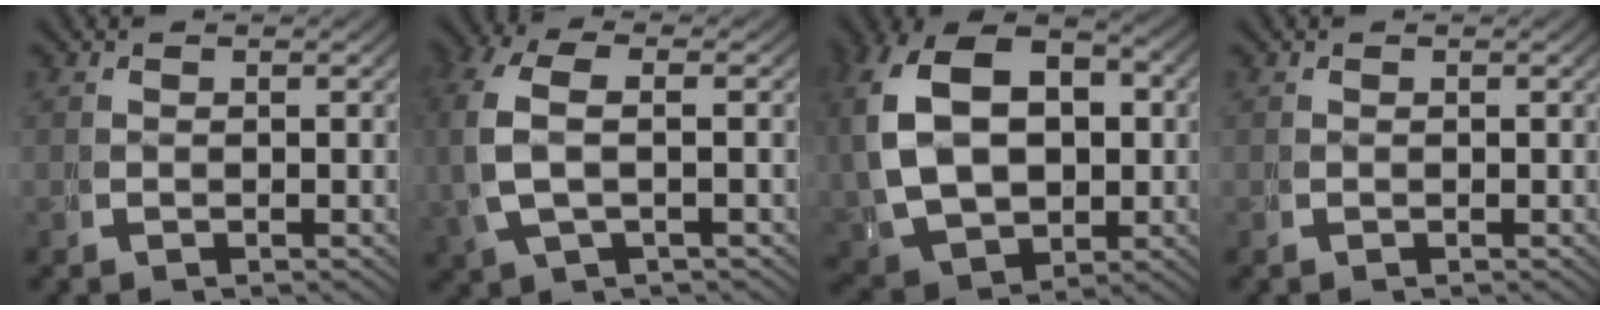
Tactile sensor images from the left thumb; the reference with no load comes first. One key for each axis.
{"total": 5.7, "fx": 1.0, "fy": 2.9, "fz": 4.9, "tx": -0.126, "ty": 0.000, "tz": 0.024}
{"total": 13.9, "fx": 1.0, "fy": 10.1, "fz": 9.6, "tx": -0.207, "ty": -0.039, "tz": 0.038}
{"total": 0.0}